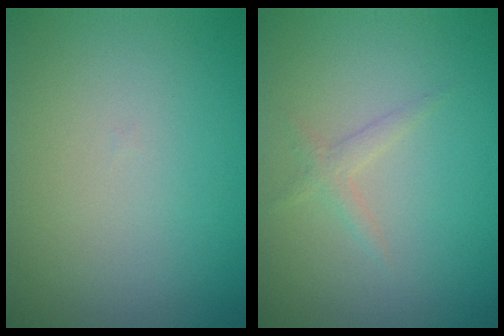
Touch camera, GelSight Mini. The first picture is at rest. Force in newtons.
{"total": 1.2, "press": 1.2, "slide": 0.1}